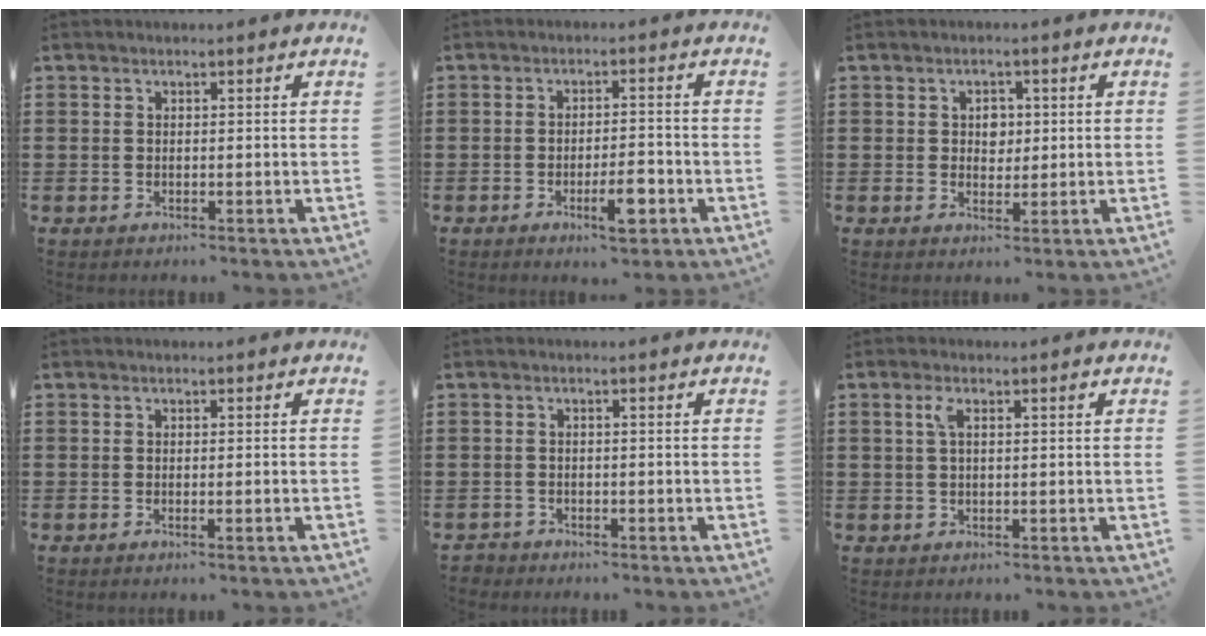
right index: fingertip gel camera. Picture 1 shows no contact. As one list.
[{"total": 5.4, "force": [-2.5, 1.3, 4.6], "torque": [-0.086, -0.007, -0.045]}, {"total": 2.5, "force": [0.4, 2.0, 1.4], "torque": [-0.025, 0.007, 0.003]}, {"total": 0.6, "force": [-0.3, -0.2, 0.5], "torque": [-0.010, -0.004, -0.005]}, {"total": 1.1, "force": [-1.0, 0.5, -0.1], "torque": [-0.002, 0.003, -0.024]}, {"total": 2.6, "force": [0.8, 0.6, 2.4], "torque": [-0.041, 0.003, 0.009]}]